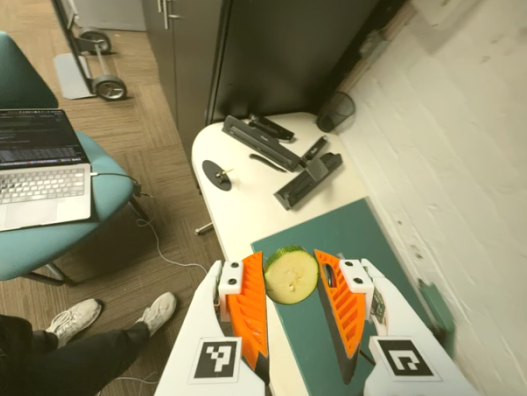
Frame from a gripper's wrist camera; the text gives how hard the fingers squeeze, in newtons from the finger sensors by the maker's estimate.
{"total": 9.2, "left": 9.4, "right": 9.1}